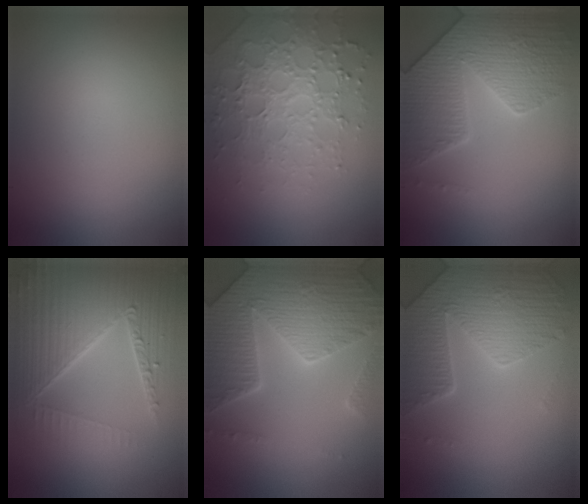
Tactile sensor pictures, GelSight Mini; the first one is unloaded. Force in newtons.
{"total": 4.3, "press": 4.2, "slide": 0.9}
{"total": 6.4, "press": 5.5, "slide": 3.2}
{"total": 6.6, "press": 5.2, "slide": 4.1}
{"total": 7.4, "press": 7.2, "slide": 2.0}
{"total": 6.1, "press": 5.0, "slide": 3.4}